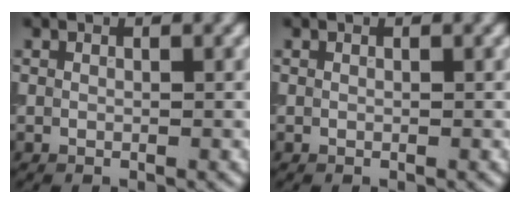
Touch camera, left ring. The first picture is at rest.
{"total": 0.0}